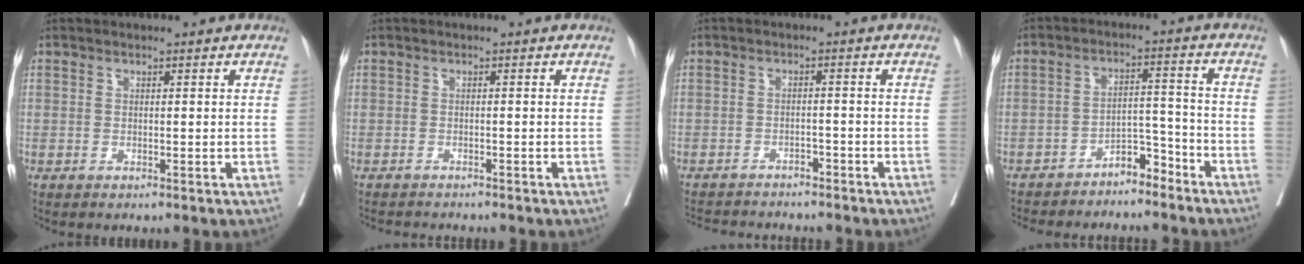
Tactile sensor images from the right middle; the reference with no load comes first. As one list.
[{"total": 4.1, "force": [-4.0, 0.4, 1.0], "torque": [-0.009, -0.009, -0.059]}, {"total": 8.9, "force": [-8.2, 2.2, 2.5], "torque": [-0.038, 0.009, -0.116]}, {"total": 7.5, "force": [-6.6, 2.7, 2.3], "torque": [-0.032, 0.022, -0.109]}]